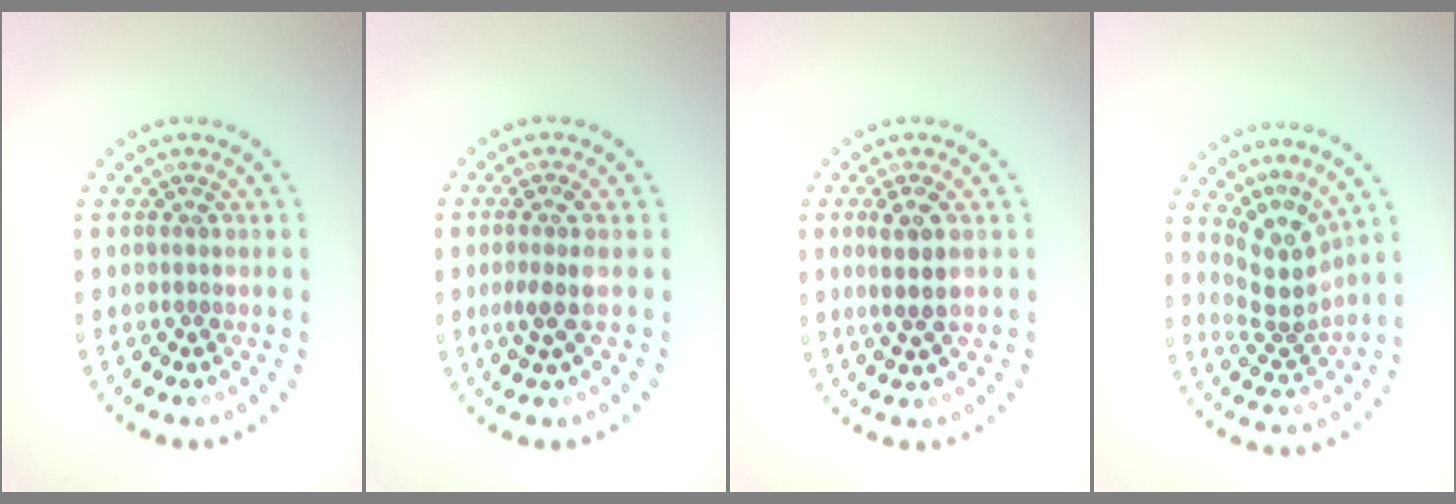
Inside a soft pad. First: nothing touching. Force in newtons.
{"total": 2.2, "press": 1.7, "slide": 1.4}
{"total": 2.6, "press": 2.3, "slide": 1.2}
{"total": 3.7, "press": 2.6, "slide": 2.6}